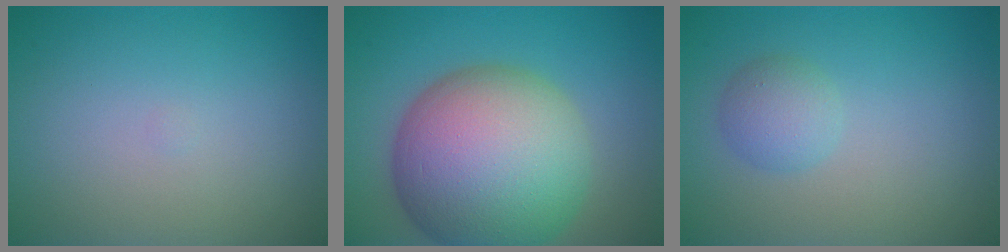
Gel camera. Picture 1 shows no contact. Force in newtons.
{"total": 15.5, "press": 15.5, "slide": 0.3}
{"total": 2.2, "press": 2.2, "slide": 0.1}